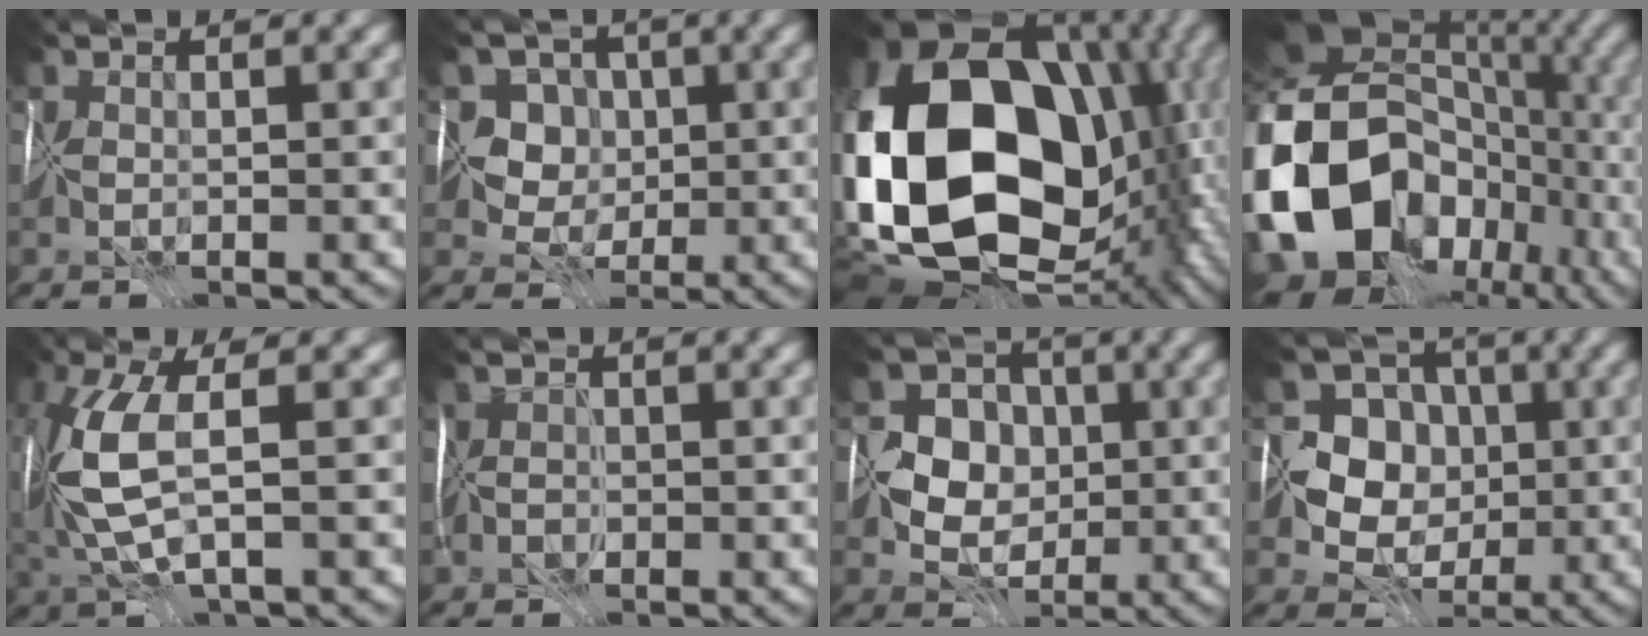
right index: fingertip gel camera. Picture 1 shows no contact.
{"total": 4.9, "force": [1.6, 4.3, 1.8], "torque": [-0.008, 0.017, 0.004]}
{"total": 20.7, "force": [0.6, 15.8, 13.4], "torque": [-0.300, -0.046, 0.059]}
{"total": 16.8, "force": [-4.0, 13.2, 9.7], "torque": [-0.216, 0.004, -0.074]}
{"total": 6.9, "force": [0.5, 2.6, 6.4], "torque": [-0.167, 0.010, 0.010]}
{"total": 1.5, "force": [-0.2, 1.4, 0.6], "torque": [-0.006, 0.003, -0.006]}
{"total": 5.3, "force": [0.0, 4.7, 2.4], "torque": [-0.029, 0.006, -0.009]}
{"total": 7.6, "force": [0.0, 6.9, 3.1], "torque": [-0.033, 0.001, -0.021]}